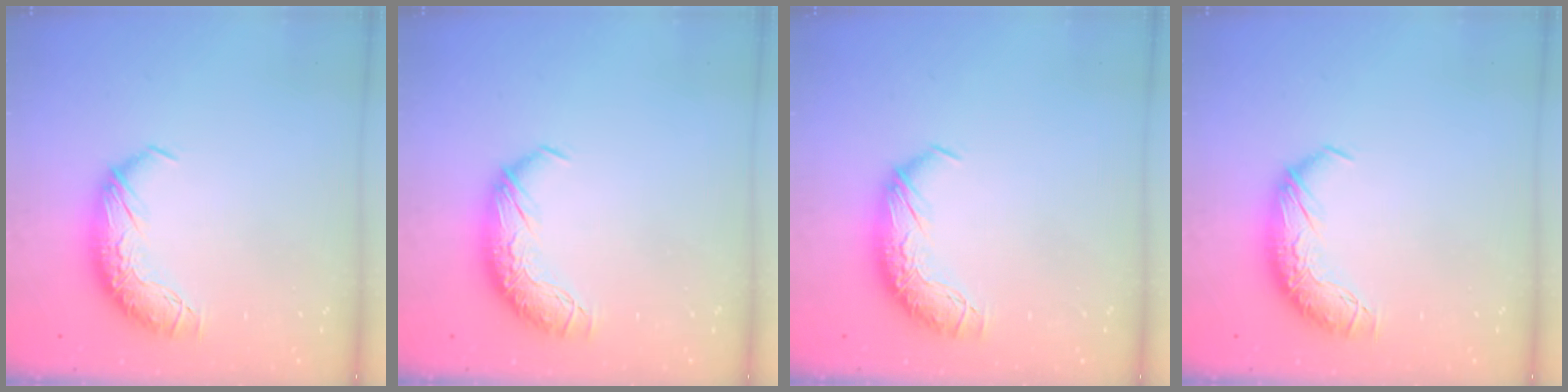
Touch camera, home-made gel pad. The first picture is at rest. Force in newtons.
{"total": 0.0}
{"total": 0.0}
{"total": 0.0}